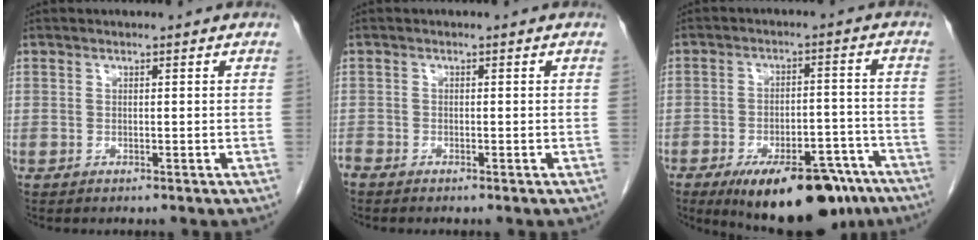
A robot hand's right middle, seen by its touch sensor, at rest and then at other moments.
{"total": 1.2, "force": [-1.1, 0.3, 0.3], "torque": [-0.009, -0.003, -0.021]}
{"total": 17.2, "force": [-12.2, 6.2, 10.4], "torque": [-0.112, 0.011, -0.176]}